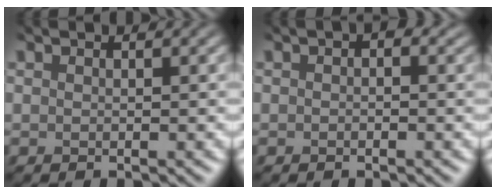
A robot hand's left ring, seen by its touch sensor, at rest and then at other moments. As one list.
[{"total": 2.0, "force": [0.7, 1.4, 1.3], "torque": [-0.023, 0.004, 0.008]}]